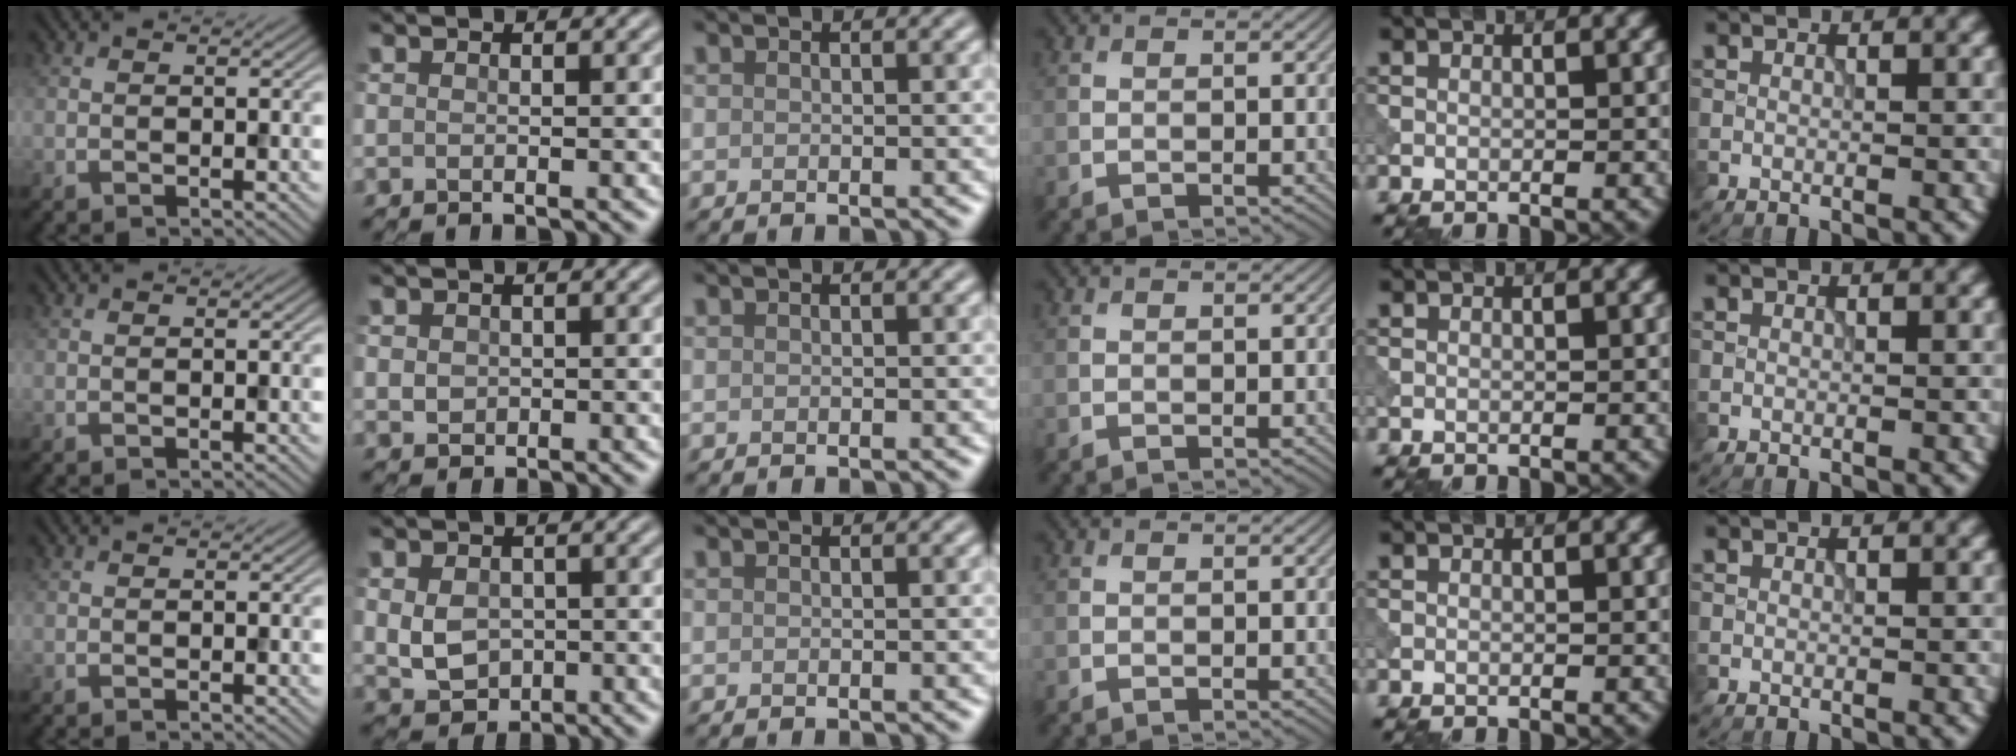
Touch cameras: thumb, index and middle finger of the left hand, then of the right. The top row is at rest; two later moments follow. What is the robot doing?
{"motion": "press", "object": "tv remote"}